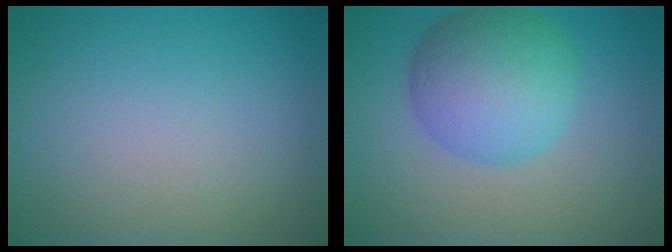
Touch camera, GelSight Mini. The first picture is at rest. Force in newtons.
{"total": 7.1, "press": 7.1, "slide": 0.2}